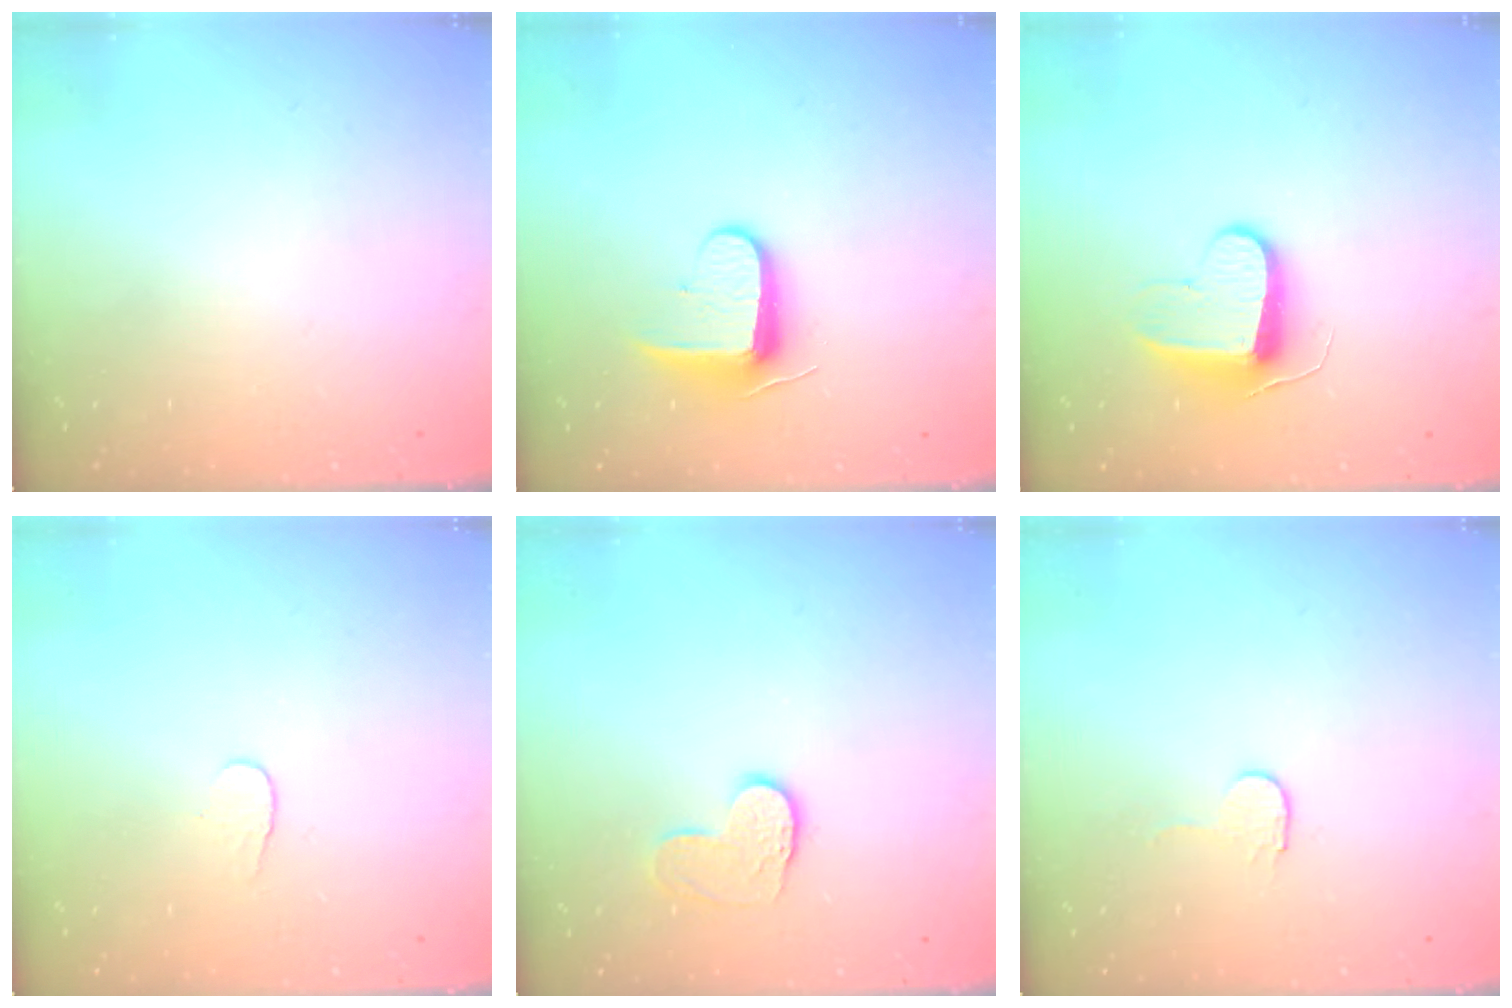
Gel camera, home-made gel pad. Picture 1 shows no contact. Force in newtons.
{"total": 8.9, "press": 8.9, "slide": 0.9}
{"total": 9.5, "press": 9.5, "slide": 0.2}
{"total": 3.8, "press": 3.8, "slide": 0.4}
{"total": 7.6, "press": 7.6, "slide": 0.4}
{"total": 2.9, "press": 2.9, "slide": 0.3}